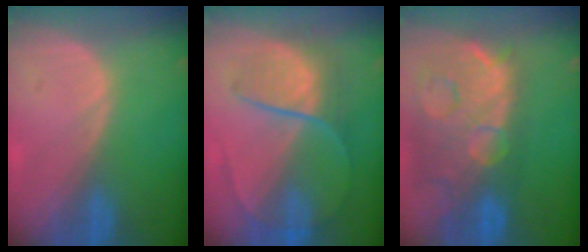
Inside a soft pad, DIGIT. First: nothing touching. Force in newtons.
{"total": 7.9, "press": 7.2, "slide": 3.2}
{"total": 14.7, "press": 11.9, "slide": 8.6}